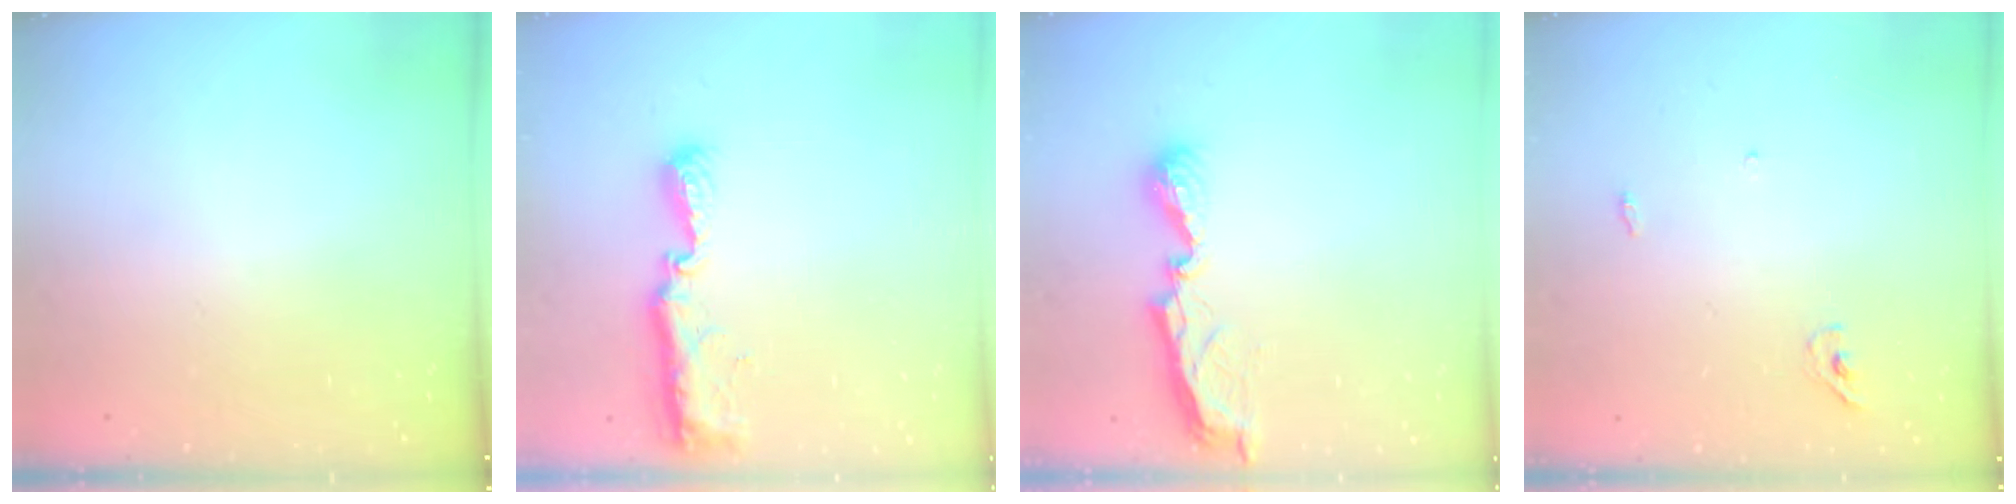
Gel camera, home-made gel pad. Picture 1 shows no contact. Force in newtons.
{"total": 8.8, "press": 8.8, "slide": 0.9}
{"total": 7.7, "press": 7.6, "slide": 0.7}
{"total": 3.7, "press": 3.6, "slide": 1.0}